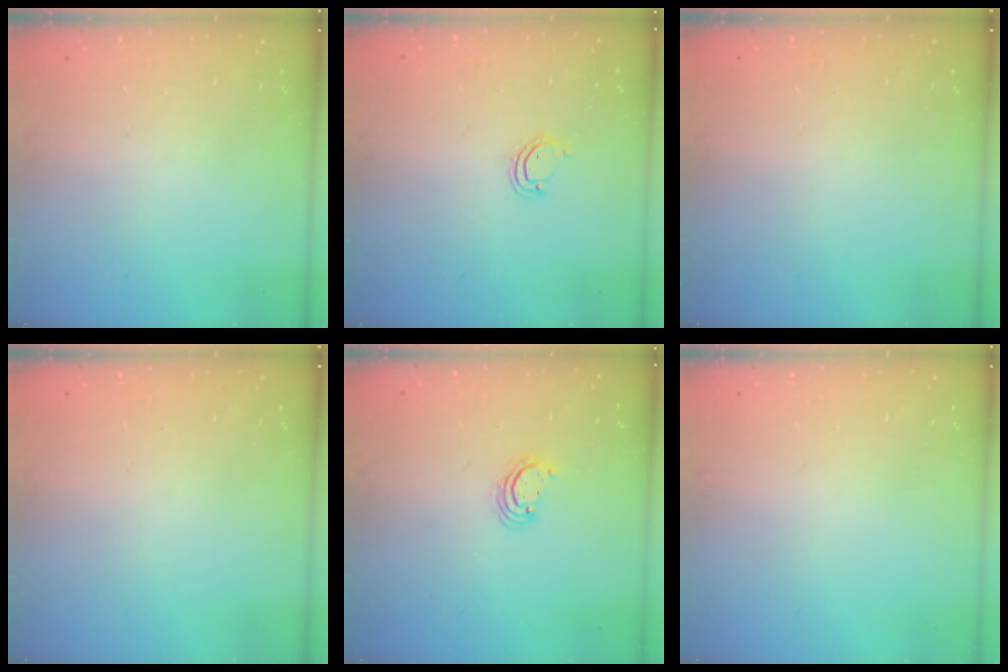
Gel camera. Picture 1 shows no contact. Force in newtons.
{"total": 4.7, "press": 4.6, "slide": 0.4}
{"total": 0.0}
{"total": 0.0}
{"total": 2.4, "press": 2.4, "slide": 0.1}
{"total": 0.0}